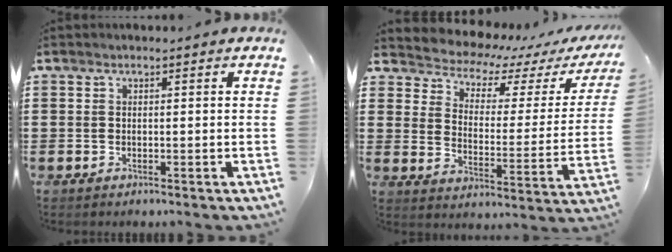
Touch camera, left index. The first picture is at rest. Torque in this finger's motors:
{"motor_torque": [1.70, -0.44, 0.36, 0.02]}